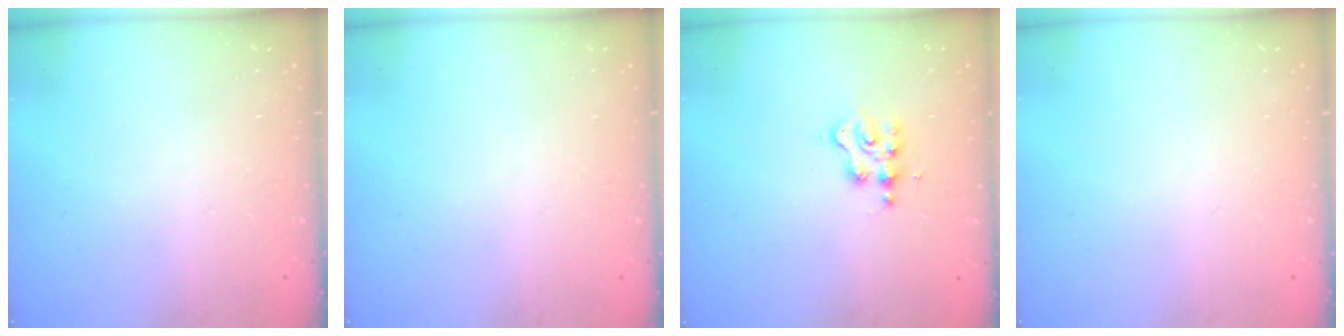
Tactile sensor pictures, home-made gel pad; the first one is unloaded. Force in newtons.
{"total": 0.0}
{"total": 2.7, "press": 2.6, "slide": 0.4}
{"total": 0.0}